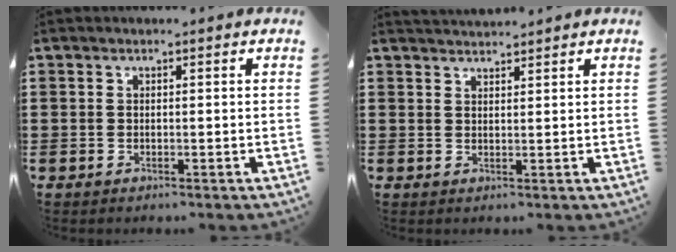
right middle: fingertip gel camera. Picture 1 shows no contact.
{"total": 1.8, "force": [1.8, 0.0, -0.1], "torque": [-0.003, 0.001, 0.036]}